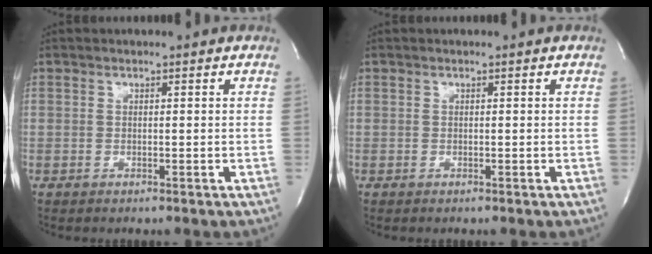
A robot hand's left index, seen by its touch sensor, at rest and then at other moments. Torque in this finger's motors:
{"motor_torque": [0.00, 0.00, 0.00, 0.00]}